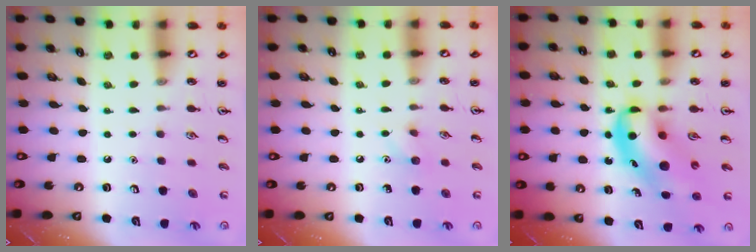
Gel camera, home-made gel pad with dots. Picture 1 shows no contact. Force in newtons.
{"total": 5.5, "press": 5.2, "slide": 1.8}
{"total": 9.8, "press": 9.5, "slide": 2.4}